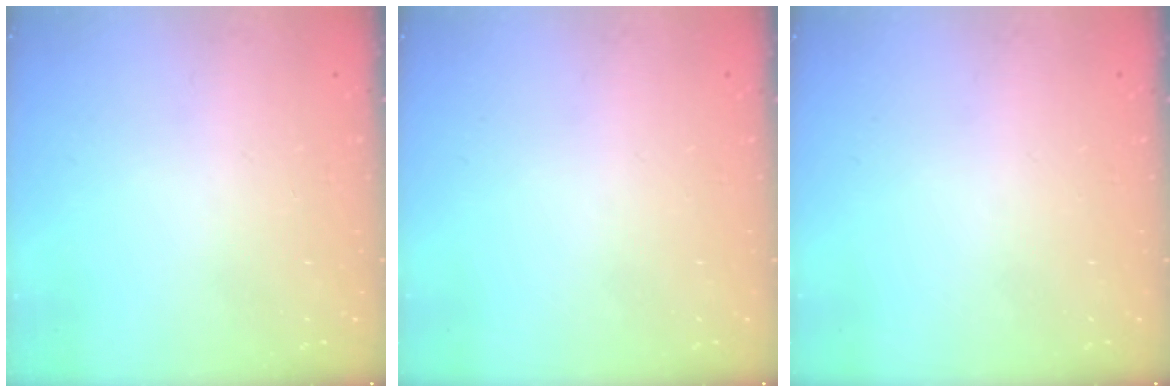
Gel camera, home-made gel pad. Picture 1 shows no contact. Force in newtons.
{"total": 0.0}
{"total": 0.0}